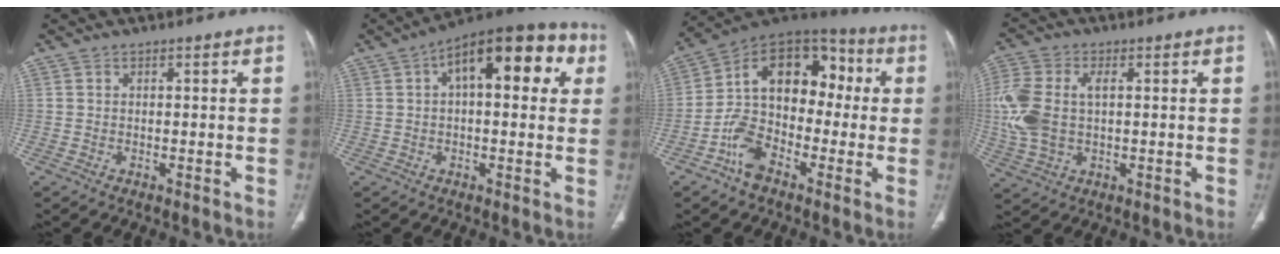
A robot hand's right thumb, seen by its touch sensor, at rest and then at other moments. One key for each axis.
{"total": 18.0, "fx": 5.6, "fy": 8.2, "fz": 15.0, "tx": -0.176, "ty": 0.031, "tz": 0.070}
{"total": 17.1, "fx": -3.2, "fy": 11.8, "fz": 11.9, "tx": -0.168, "ty": 0.051, "tz": -0.065}
{"total": 11.9, "fx": 1.0, "fy": 7.2, "fz": 9.4, "tx": -0.234, "ty": 0.012, "tz": 0.025}